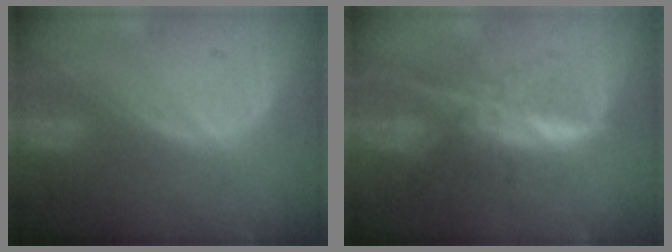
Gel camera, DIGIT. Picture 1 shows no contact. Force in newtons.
{"total": 7.7, "press": 6.5, "slide": 4.1}